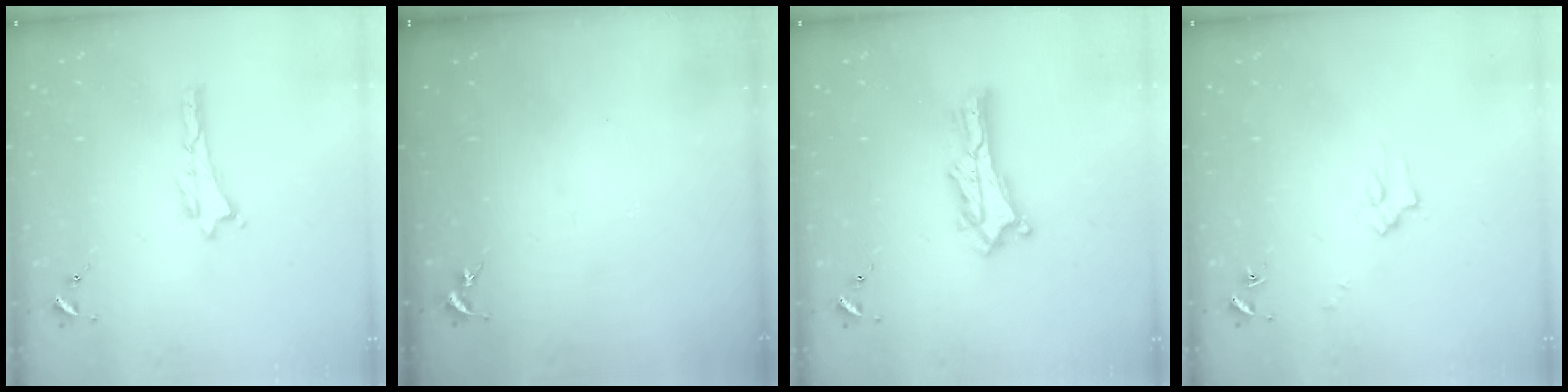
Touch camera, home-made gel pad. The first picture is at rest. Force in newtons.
{"total": 0.0}
{"total": 4.3, "press": 4.3, "slide": 0.4}
{"total": 2.2, "press": 2.2, "slide": 0.2}